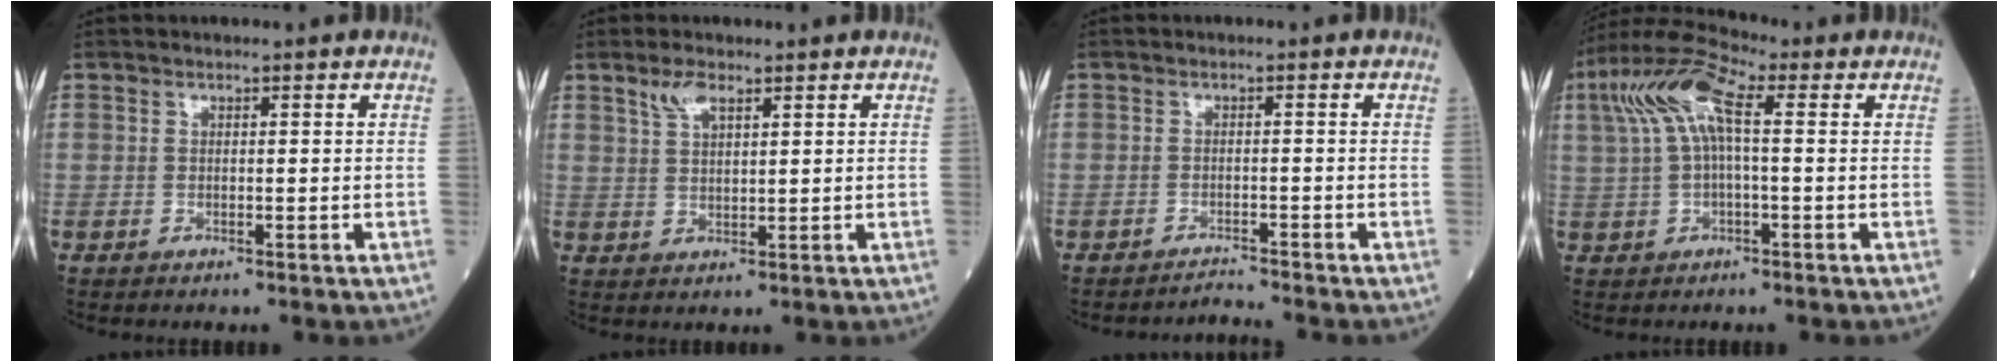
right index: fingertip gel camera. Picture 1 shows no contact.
{"total": 3.2, "force": [2.2, 0.9, 2.2], "torque": [-0.048, 0.005, 0.048]}
{"total": 2.2, "force": [-1.9, -1.1, -0.6], "torque": [0.013, -0.011, -0.025]}
{"total": 9.3, "force": [2.3, 2.4, 8.7], "torque": [-0.190, 0.041, 0.040]}